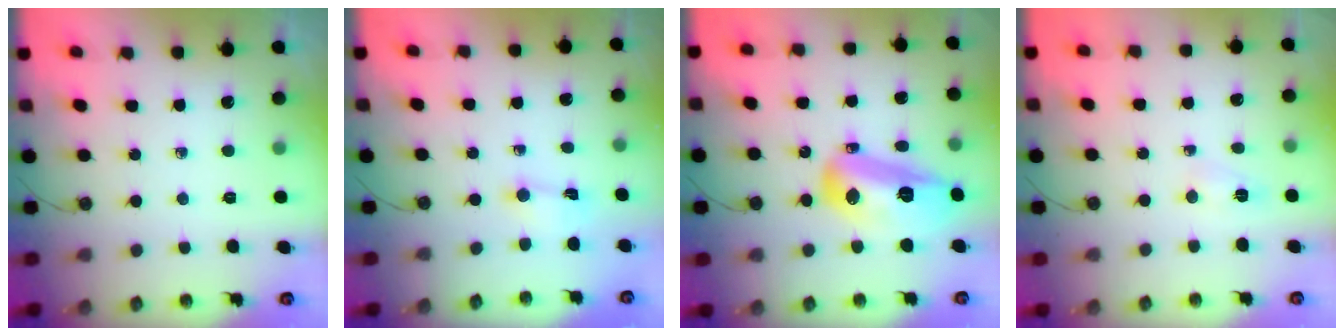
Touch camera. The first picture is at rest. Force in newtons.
{"total": 0.8, "press": 0.7, "slide": 0.5}
{"total": 16.2, "press": 16.2, "slide": 1.5}
{"total": 2.7, "press": 2.4, "slide": 1.1}